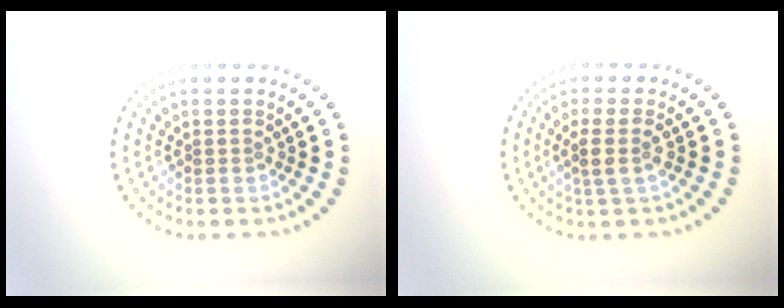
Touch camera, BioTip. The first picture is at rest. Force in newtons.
{"total": 2.0, "press": 1.6, "slide": 1.2}